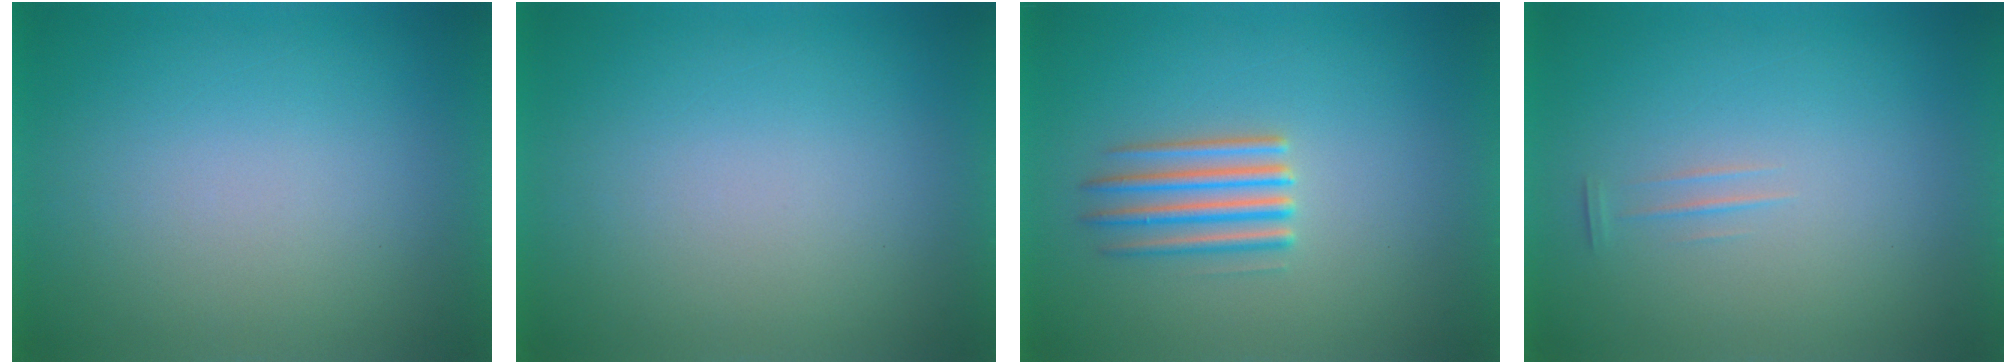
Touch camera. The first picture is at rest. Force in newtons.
{"total": 1.1}
{"total": 2.7}
{"total": 1.4}